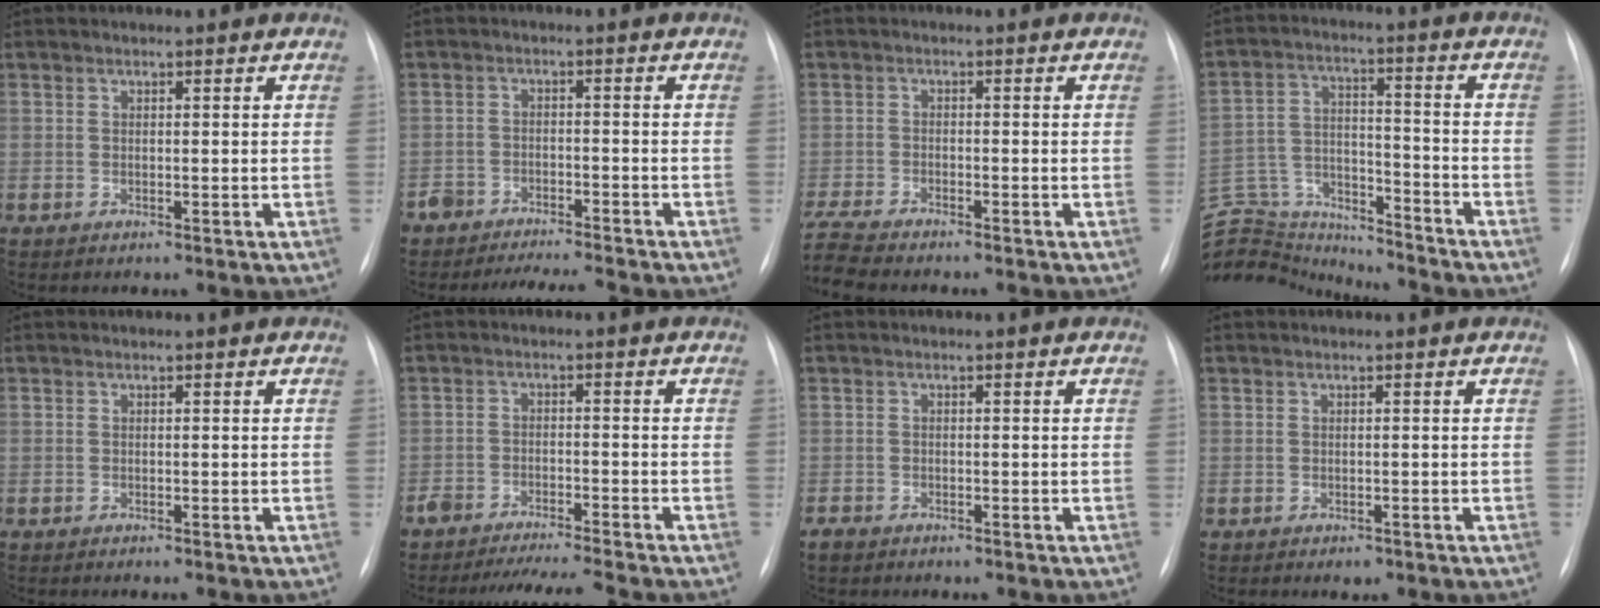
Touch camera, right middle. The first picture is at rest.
{"total": 8.2, "force": [-7.7, 1.7, 2.2], "torque": [-0.027, 0.003, -0.118]}
{"total": 7.3, "force": [-6.7, 0.3, 2.7], "torque": [-0.059, -0.017, -0.124]}
{"total": 20.1, "force": [-19.1, 4.5, 4.5], "torque": [-0.127, 0.027, -0.304]}
{"total": 0.0}
{"total": 8.0, "force": [-7.5, 0.3, 2.9], "torque": [-0.036, -0.004, -0.118]}
{"total": 1.6, "force": [-1.2, 0.9, 0.5], "torque": [-0.014, 0.000, -0.020]}
{"total": 1.0, "force": [-0.6, 0.6, 0.5], "torque": [-0.007, 0.000, -0.004]}